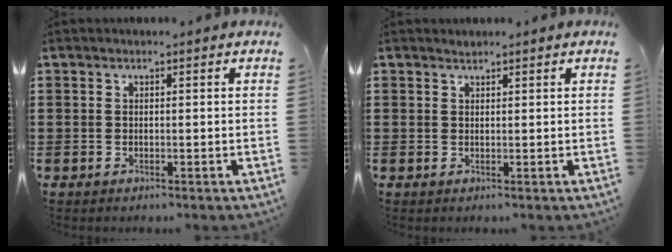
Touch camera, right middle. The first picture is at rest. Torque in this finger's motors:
{"motor_torque": [0.00, -0.13, -0.01, -0.01]}